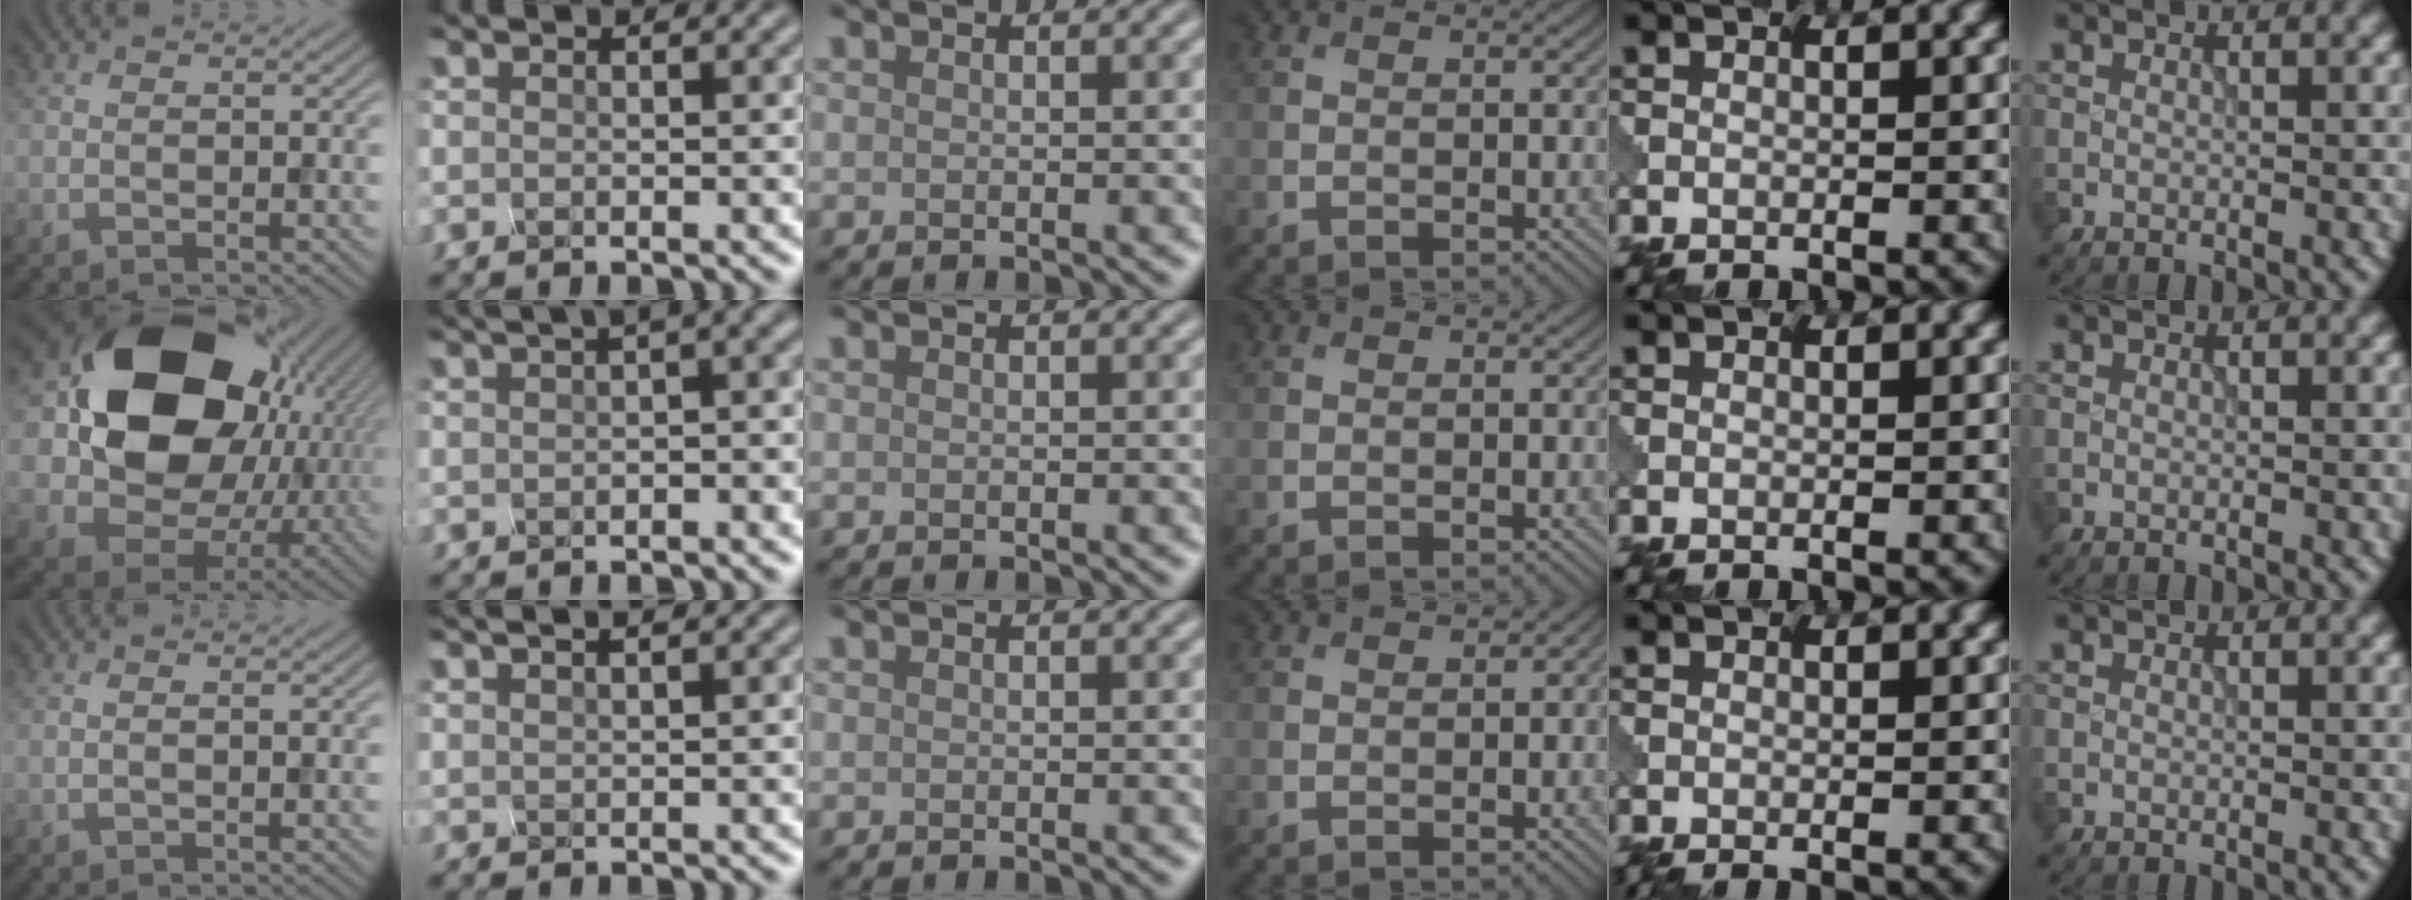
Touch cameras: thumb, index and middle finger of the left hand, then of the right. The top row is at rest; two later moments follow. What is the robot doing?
{"motion": "squeeze", "object": "hand grip exerciser"}